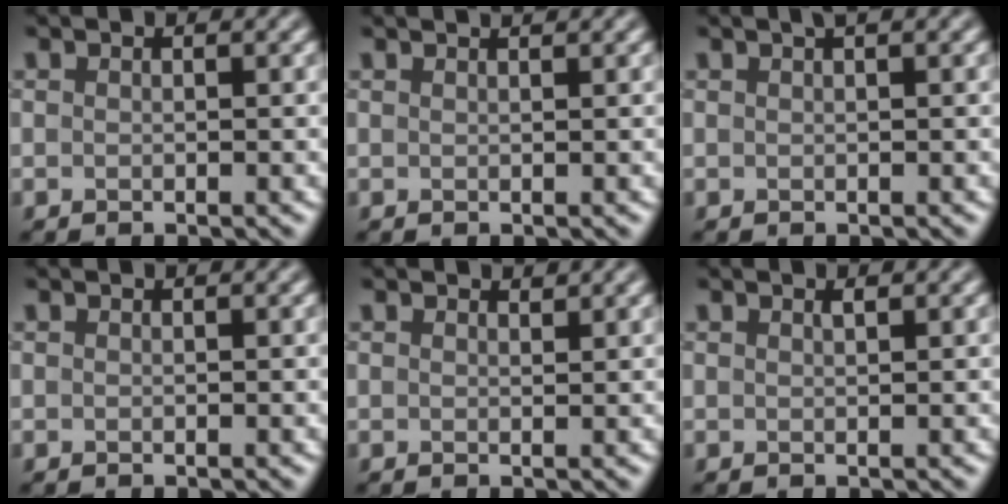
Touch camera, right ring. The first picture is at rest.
{"total": 1.2, "force": [1.0, 0.3, 0.5], "torque": [-0.005, -0.003, 0.005]}
{"total": 1.1, "force": [0.7, 0.2, 0.9], "torque": [-0.011, 0.005, 0.009]}
{"total": 0.0}
{"total": 0.7, "force": [0.7, 0.0, 0.1], "torque": [-0.002, -0.001, 0.013]}
{"total": 0.6, "force": [0.4, 0.1, 0.4], "torque": [-0.005, -0.001, 0.007]}